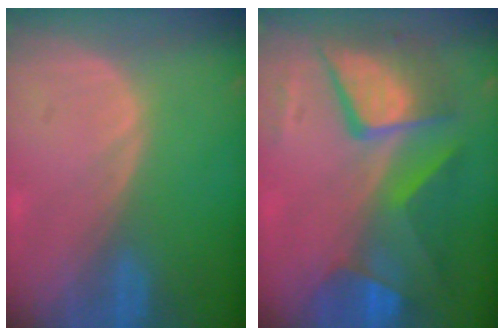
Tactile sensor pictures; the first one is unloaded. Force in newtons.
{"total": 10.7, "press": 10.7, "slide": 1.0}